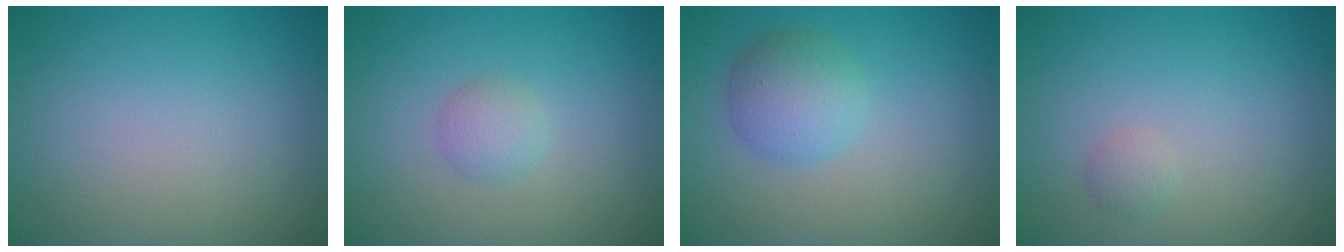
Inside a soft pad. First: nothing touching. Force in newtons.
{"total": 1.5, "press": 1.5, "slide": 0.1}
{"total": 3.5, "press": 3.5, "slide": 0.1}
{"total": 0.8, "press": 0.8, "slide": 0.0}